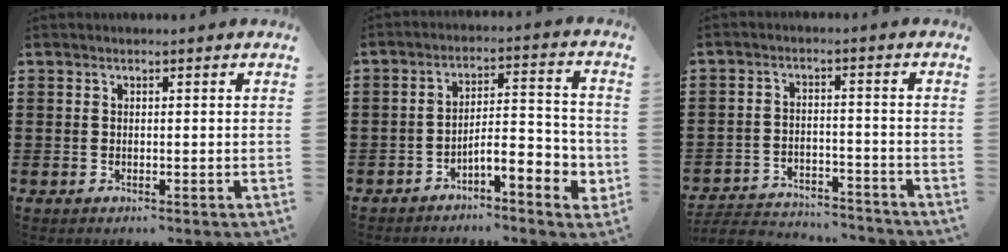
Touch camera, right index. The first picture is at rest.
{"total": 5.9, "force": [-3.6, 1.6, 4.3], "torque": [-0.066, -0.006, -0.070]}
{"total": 4.2, "force": [-4.1, 0.7, 0.6], "torque": [-0.021, 0.003, -0.087]}